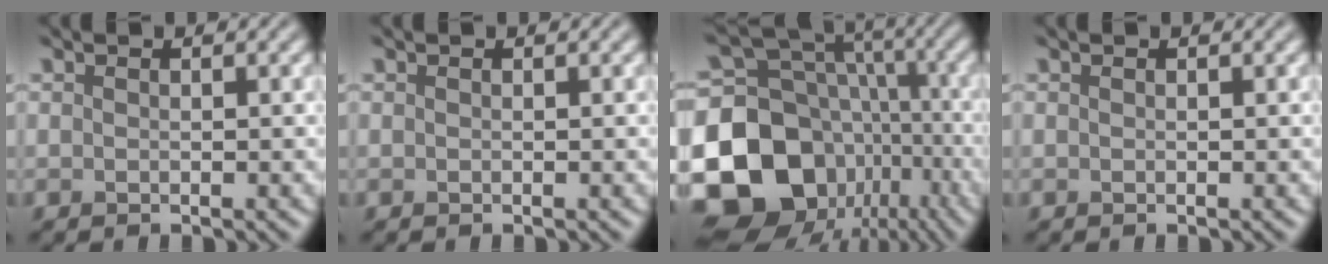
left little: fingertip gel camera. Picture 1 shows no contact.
{"total": 0.0}
{"total": 19.3, "force": [-6.5, 15.8, 8.9], "torque": [-0.187, -0.018, -0.107]}
{"total": 0.0}